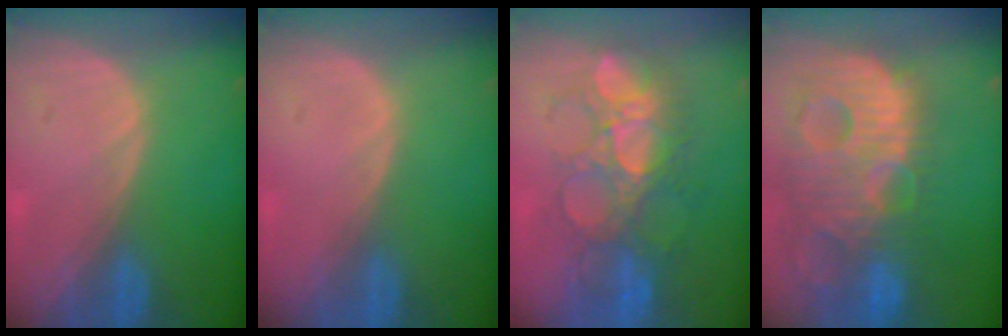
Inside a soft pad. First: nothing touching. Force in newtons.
{"total": 0.0}
{"total": 9.0, "press": 8.8, "slide": 2.0}
{"total": 14.1, "press": 12.2, "slide": 7.1}